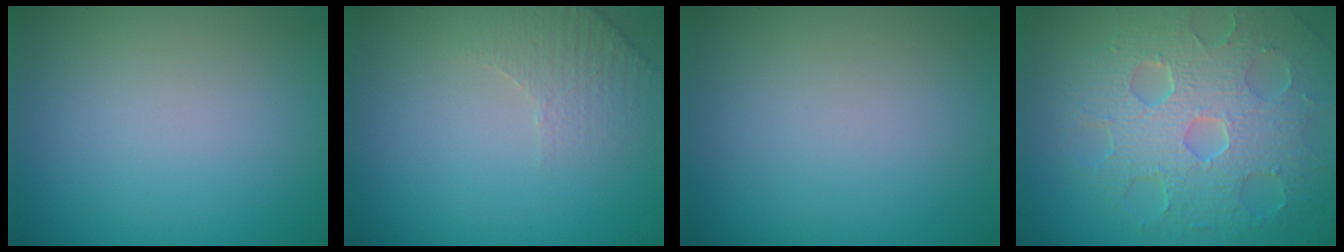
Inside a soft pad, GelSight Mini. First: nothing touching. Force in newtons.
{"total": 2.3, "press": 2.3, "slide": 0.6}
{"total": 0.0}
{"total": 8.5, "press": 6.0, "slide": 6.0}